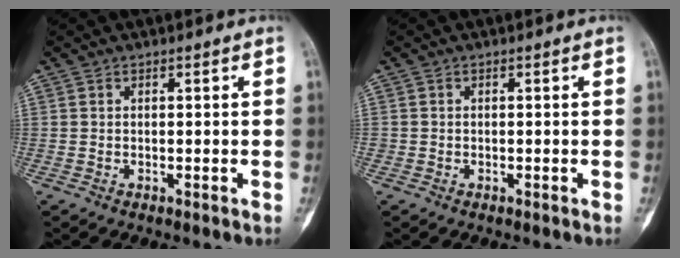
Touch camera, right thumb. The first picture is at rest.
{"total": 0.0}